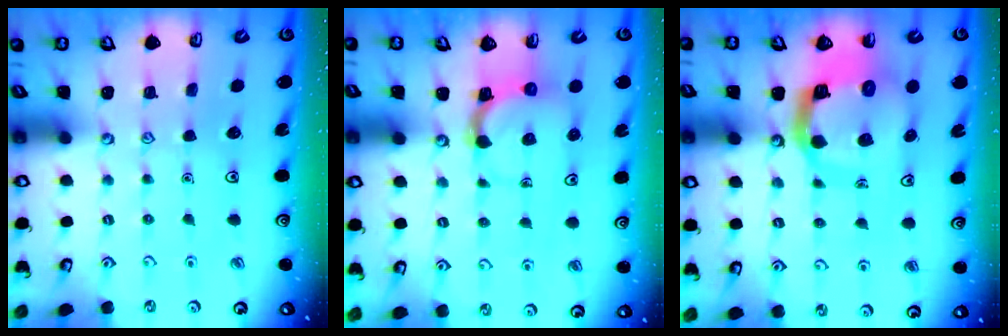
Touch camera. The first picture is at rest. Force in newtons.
{"total": 4.5, "press": 4.4, "slide": 0.7}
{"total": 11.1, "press": 11.0, "slide": 1.5}